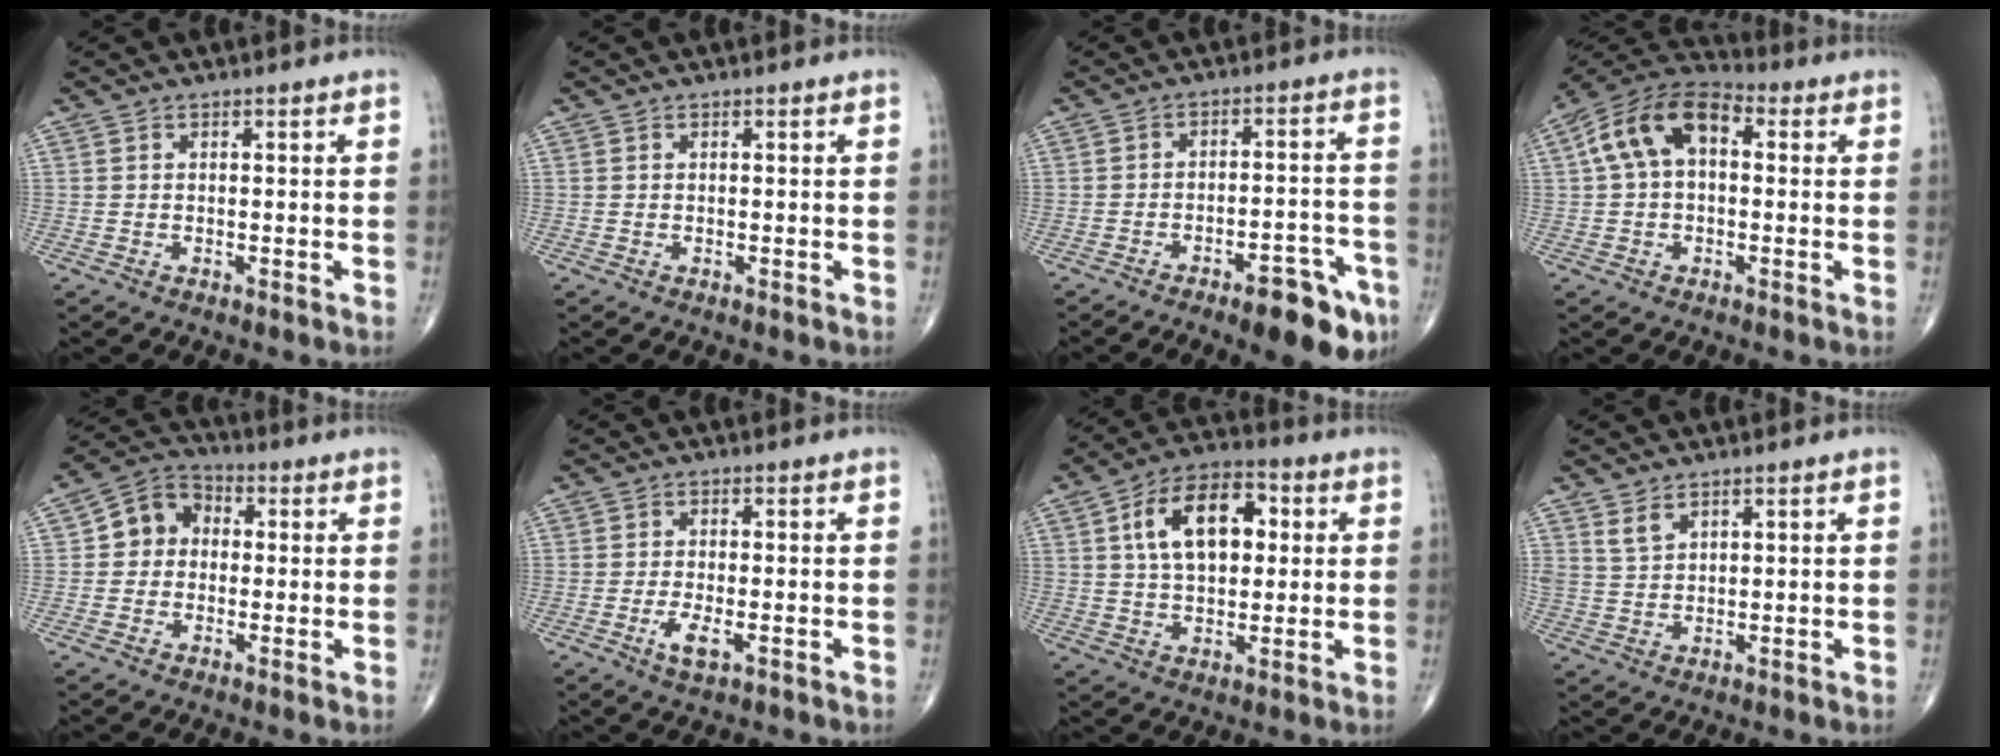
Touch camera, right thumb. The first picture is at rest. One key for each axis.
{"total": 0.0}
{"total": 11.7, "fx": -6.9, "fy": 3.8, "fz": 8.7, "tx": -0.096, "ty": 0.044, "tz": -0.089}
{"total": 12.6, "fx": 2.2, "fy": 7.7, "fz": 9.8, "tx": -0.173, "ty": 0.038, "tz": 0.025}
{"total": 7.6, "fx": 0.4, "fy": 6.4, "fz": 4.0, "tx": -0.045, "ty": 0.024, "tz": -0.007}
{"total": 3.7, "fx": -1.4, "fy": 1.3, "fz": 3.2, "tx": -0.065, "ty": -0.005, "tz": -0.024}
{"total": 14.5, "fx": 3.4, "fy": 8.5, "fz": 11.3, "tx": -0.170, "ty": 0.012, "tz": 0.051}
{"total": 3.1, "fx": 2.2, "fy": 1.7, "fz": 1.5, "tx": -0.023, "ty": -0.016, "tz": 0.052}